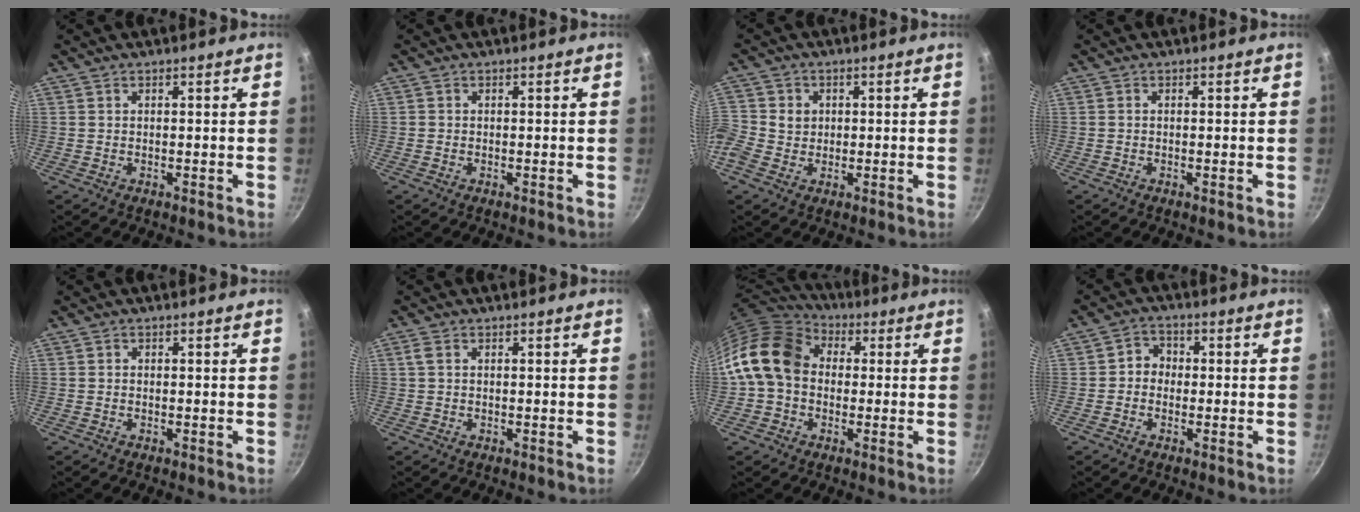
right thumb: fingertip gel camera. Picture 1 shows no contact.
{"total": 0.0}
{"total": 7.5, "force": [-0.2, 6.8, 3.0], "torque": [-0.070, 0.017, -0.014]}
{"total": 0.6, "force": [-0.2, 0.1, 0.5], "torque": [-0.010, 0.001, -0.006]}
{"total": 0.0}
{"total": 1.3, "force": [0.4, 0.7, 1.1], "torque": [-0.023, 0.003, 0.007]}
{"total": 14.7, "force": [0.9, 11.6, 9.0], "torque": [-0.140, 0.031, 0.000]}
{"total": 3.6, "force": [-0.4, 3.2, 1.6], "torque": [-0.002, 0.012, -0.017]}